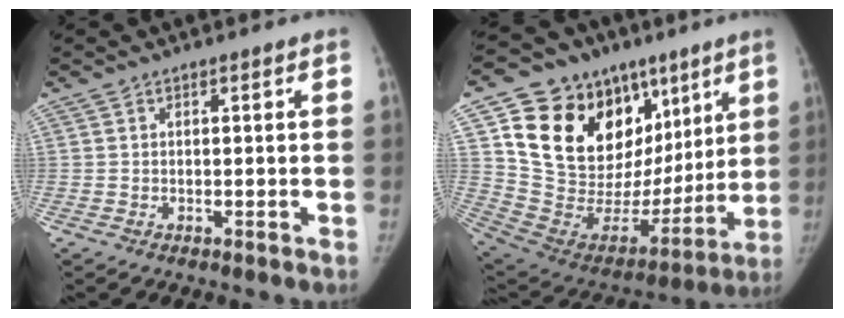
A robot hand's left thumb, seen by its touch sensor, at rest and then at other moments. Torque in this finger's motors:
{"motor_torque": [2.16, 2.59, 1.33, -1.44, 0.12]}